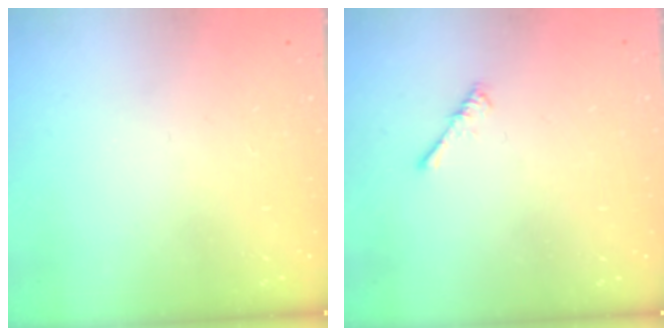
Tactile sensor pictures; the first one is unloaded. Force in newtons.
{"total": 0.0}